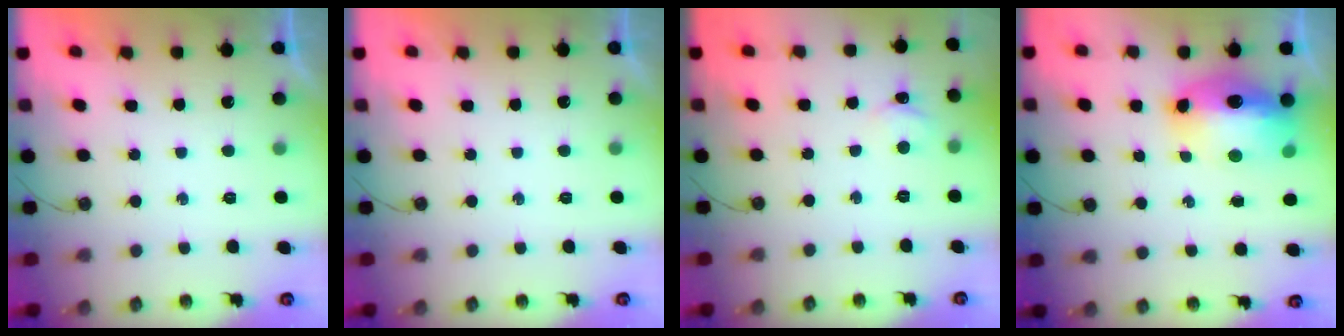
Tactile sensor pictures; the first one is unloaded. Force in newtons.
{"total": 0.0}
{"total": 3.1, "press": 3.1, "slide": 0.5}
{"total": 15.8, "press": 15.7, "slide": 1.6}